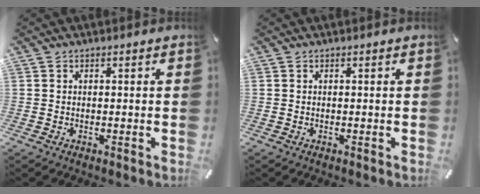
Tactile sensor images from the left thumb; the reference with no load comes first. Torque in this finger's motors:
{"motor_torque": [-0.05, -0.04, 0.00, 0.00, 0.00]}